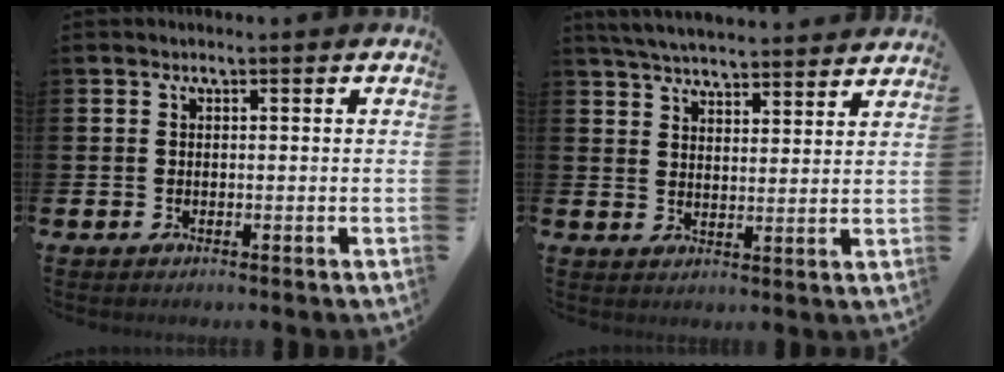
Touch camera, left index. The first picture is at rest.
{"total": 5.6, "force": [5.5, 0.4, 0.9], "torque": [-0.032, -0.034, 0.098]}